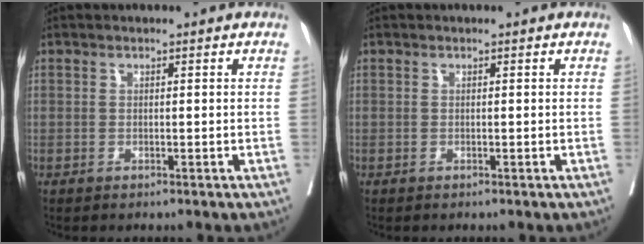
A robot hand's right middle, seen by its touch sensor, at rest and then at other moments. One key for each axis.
{"total": 0.0}